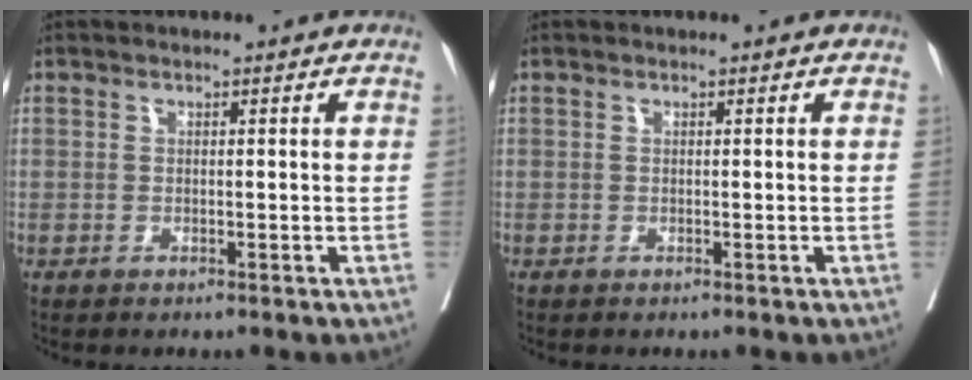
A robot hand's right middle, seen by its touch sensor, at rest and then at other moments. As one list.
[{"total": 0.0}]